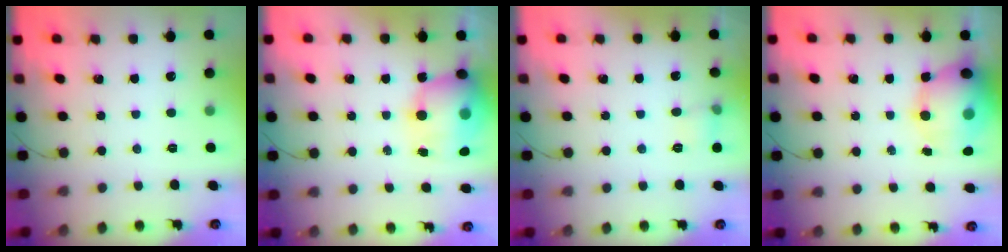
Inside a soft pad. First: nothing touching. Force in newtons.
{"total": 14.6, "press": 14.3, "slide": 3.3}
{"total": 5.1, "press": 4.8, "slide": 1.6}
{"total": 15.9, "press": 15.5, "slide": 3.9}